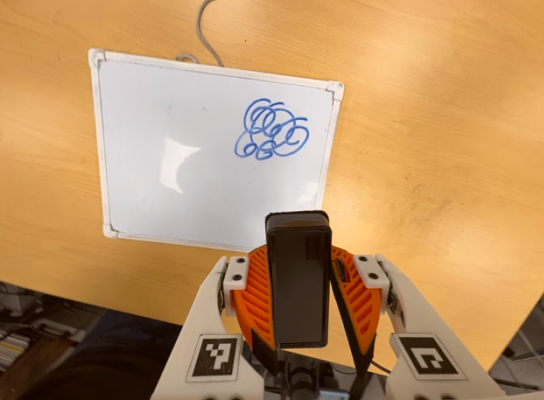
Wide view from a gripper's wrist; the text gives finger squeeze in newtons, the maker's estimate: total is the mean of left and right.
{"total": 6.1, "left": 5.5, "right": 6.7}